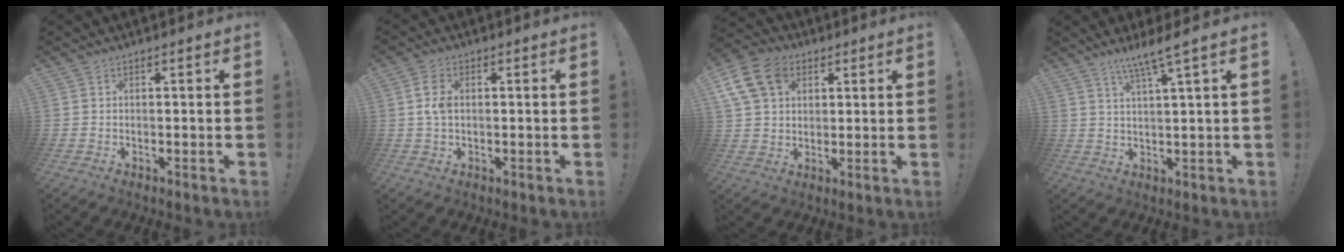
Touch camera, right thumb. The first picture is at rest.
{"total": 4.6, "force": [0.5, 2.8, 3.7], "torque": [-0.069, 0.004, 0.009]}
{"total": 14.0, "force": [5.7, 10.2, 7.6], "torque": [-0.135, -0.021, 0.114]}
{"total": 6.4, "force": [4.5, -0.9, 4.5], "torque": [-0.084, -0.025, 0.072]}